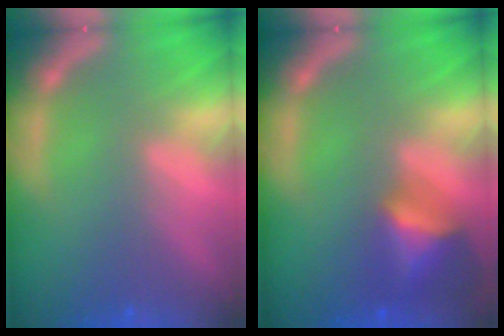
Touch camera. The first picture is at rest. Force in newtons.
{"total": 4.5}